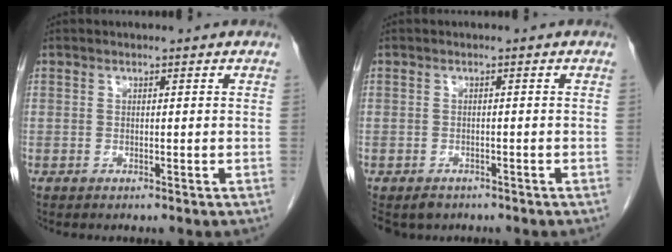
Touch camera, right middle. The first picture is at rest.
{"total": 3.8, "force": [-2.8, 2.3, 0.9], "torque": [-0.014, -0.002, -0.041]}